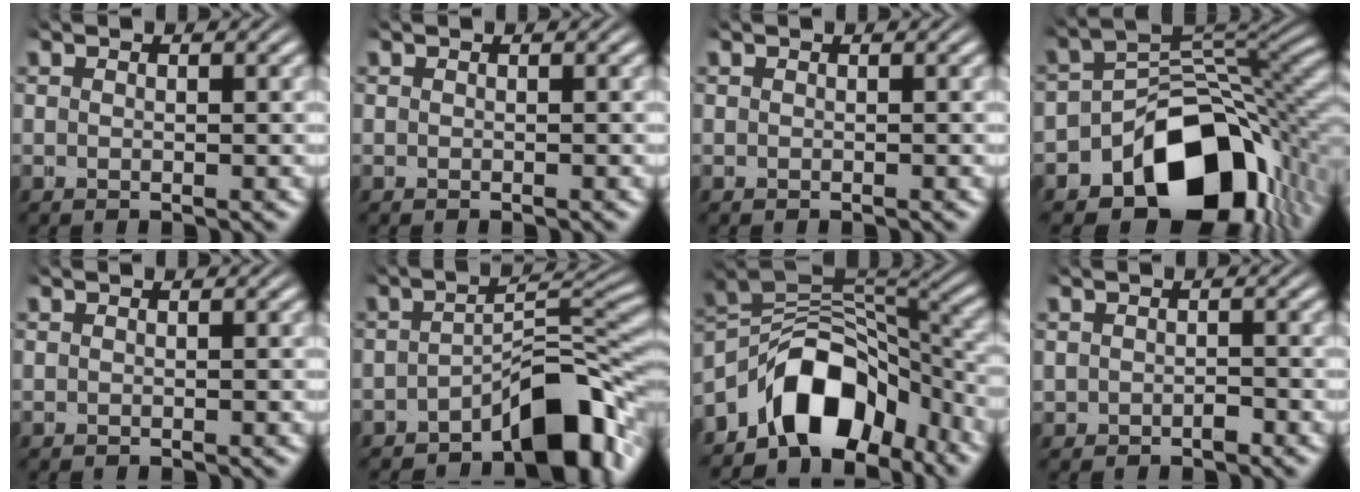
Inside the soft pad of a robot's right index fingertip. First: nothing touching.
{"total": 0.0}
{"total": 0.0}
{"total": 14.6, "force": [-7.5, 8.5, 9.3], "torque": [-0.136, -0.021, -0.110]}
{"total": 0.0}
{"total": 7.1, "force": [-4.4, 2.5, 5.0], "torque": [-0.062, -0.005, -0.065]}
{"total": 12.1, "force": [-3.4, 8.3, 8.1], "torque": [-0.152, -0.027, -0.052]}
{"total": 1.2, "force": [-0.5, 1.1, 0.0], "torque": [-0.009, 0.000, -0.004]}